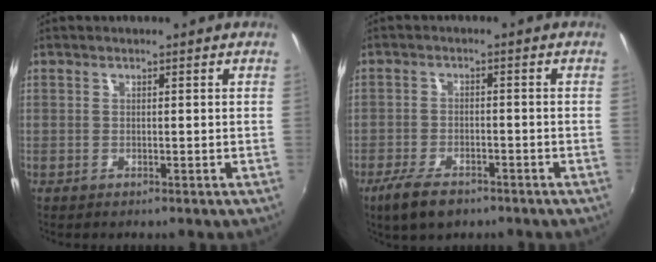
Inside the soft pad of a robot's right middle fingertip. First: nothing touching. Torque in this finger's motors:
{"motor_torque": [1.06, -0.97, 0.32, 0.09]}